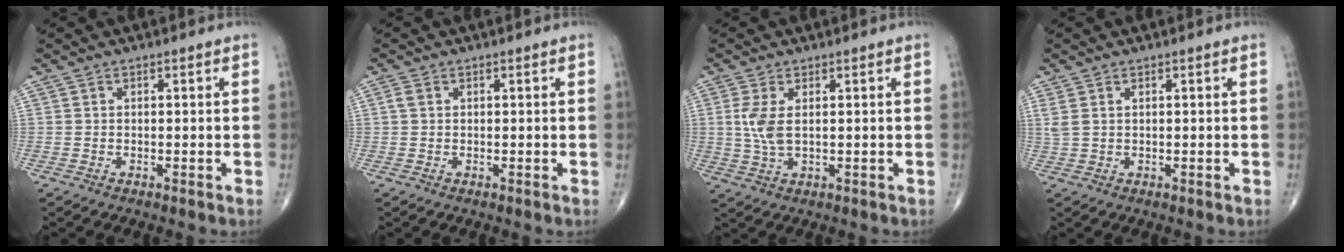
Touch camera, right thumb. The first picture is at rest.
{"total": 1.3, "force": [0.4, 0.9, 0.9], "torque": [-0.022, 0.006, 0.009]}
{"total": 5.0, "force": [0.9, 2.2, 4.4], "torque": [-0.105, -0.004, 0.023]}
{"total": 2.3, "force": [1.0, 1.2, 1.7], "torque": [-0.053, 0.011, 0.030]}